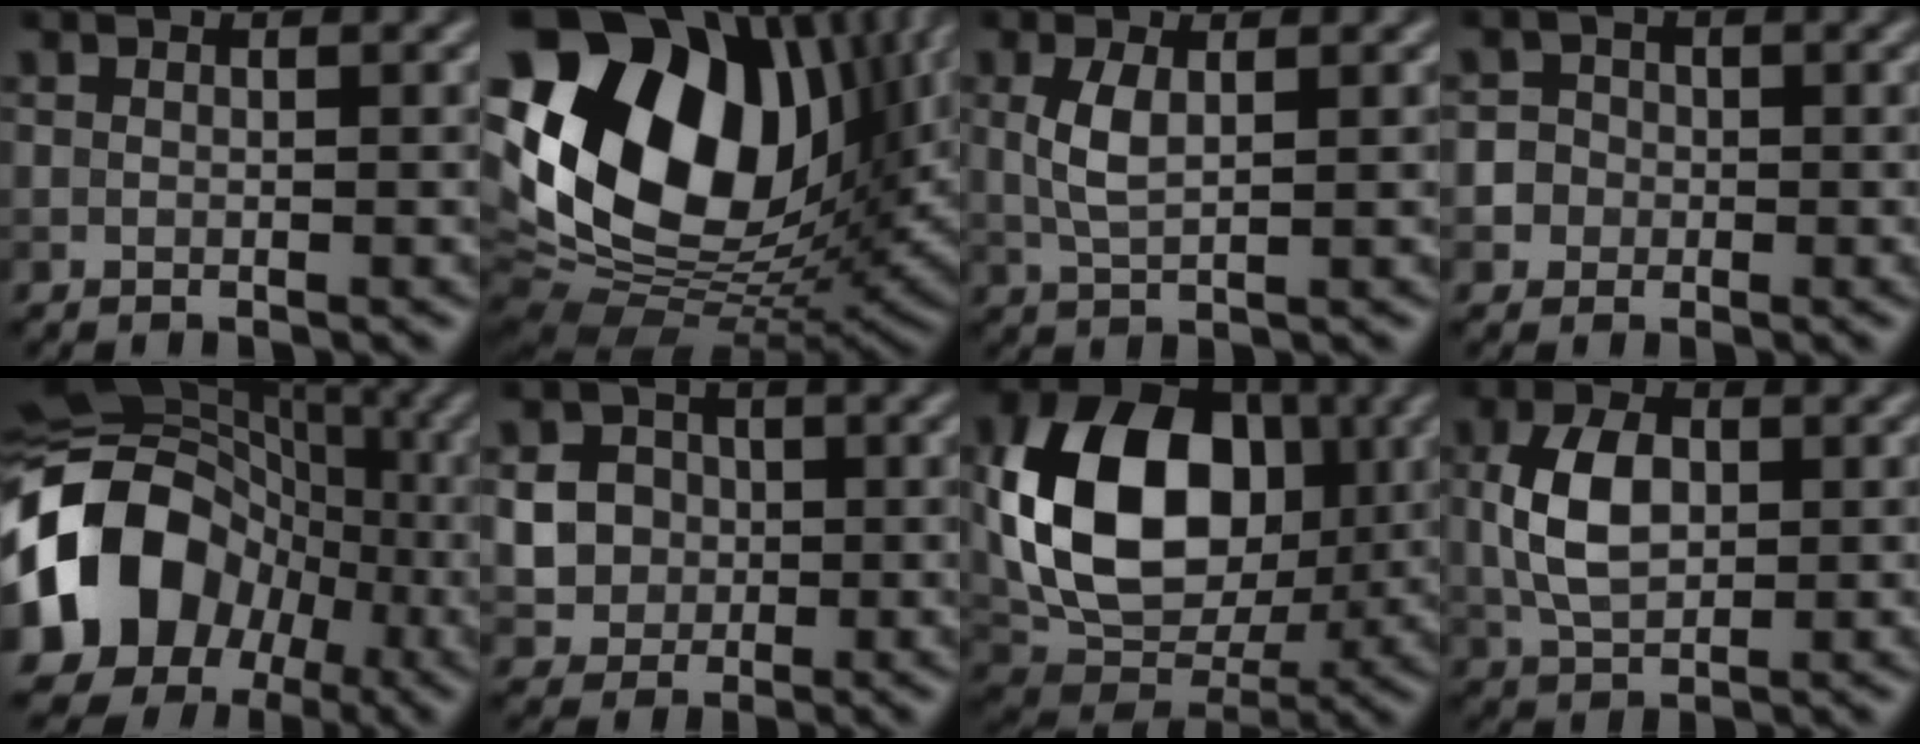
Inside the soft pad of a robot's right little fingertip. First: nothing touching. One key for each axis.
{"total": 19.9, "fx": 5.1, "fy": 13.1, "fz": 14.1, "tx": -0.282, "ty": 0.009, "tz": 0.097}
{"total": 2.7, "fx": 0.6, "fy": 1.0, "fz": 2.4, "tx": -0.059, "ty": 0.002, "tz": 0.013}
{"total": 3.7, "fx": -0.5, "fy": 3.5, "fz": 1.0, "tx": 0.013, "ty": 0.020, "tz": -0.030}
{"total": 13.7, "fx": -3.3, "fy": 11.3, "fz": 7.1, "tx": -0.138, "ty": -0.007, "tz": -0.070}
{"total": 4.1, "fx": 0.0, "fy": 3.8, "fz": 1.4, "tx": -0.014, "ty": 0.009, "tz": -0.004}
{"total": 13.1, "fx": 1.4, "fy": 9.7, "fz": 8.8, "tx": -0.164, "ty": -0.001, "tz": 0.028}
{"total": 5.3, "fx": 0.4, "fy": 3.2, "fz": 4.2, "tx": -0.091, "ty": 0.003, "tz": 0.008}